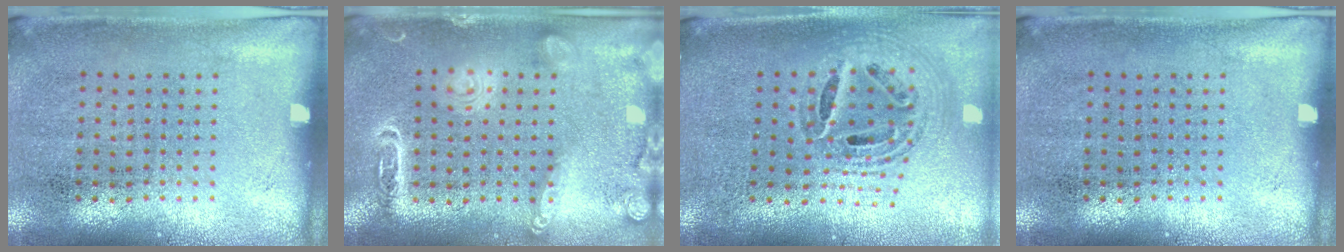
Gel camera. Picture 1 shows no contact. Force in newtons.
{"total": 1.8, "press": 1.8, "slide": 0.1}
{"total": 1.3, "press": 1.2, "slide": 0.5}
{"total": 0.0}